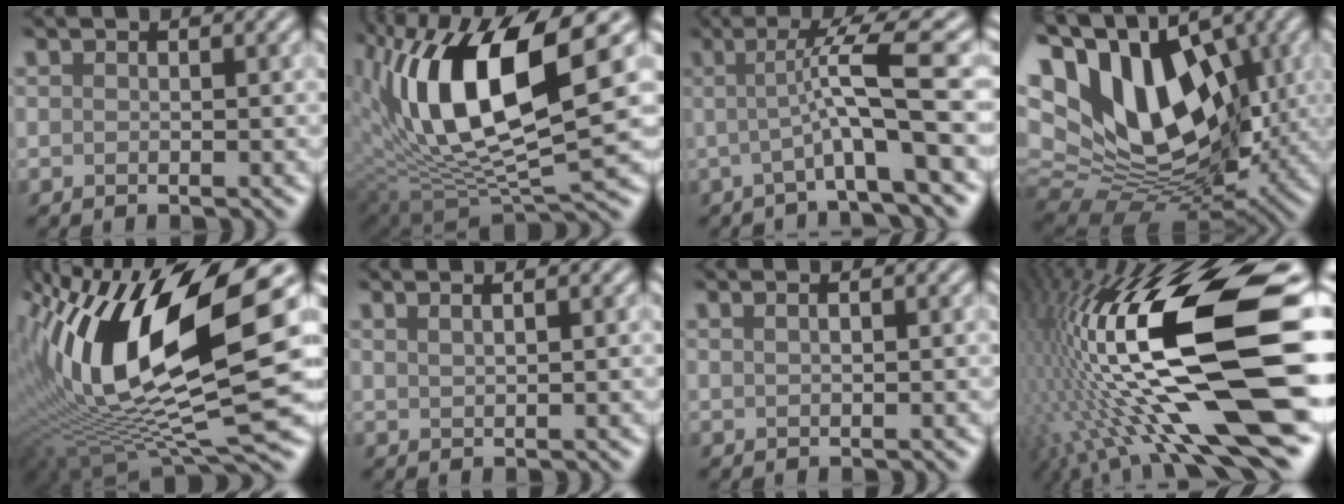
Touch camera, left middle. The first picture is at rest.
{"total": 12.7, "force": [2.5, 5.0, 11.4], "torque": [-0.218, -0.001, 0.053]}
{"total": 6.2, "force": [-0.8, 0.5, 6.2], "torque": [-0.106, 0.005, -0.014]}
{"total": 16.1, "force": [3.9, 9.5, 12.3], "torque": [-0.204, 0.017, 0.069]}
{"total": 15.0, "force": [3.5, 5.5, 13.5], "torque": [-0.275, 0.006, 0.063]}
{"total": 2.4, "force": [1.4, 1.1, 1.7], "torque": [-0.006, 0.023, -0.004]}
{"total": 1.9, "force": [0.8, 1.0, 1.5], "torque": [-0.009, 0.014, -0.009]}
{"total": 18.0, "force": [-0.8, 5.2, 17.2], "torque": [-0.304, 0.013, -0.013]}